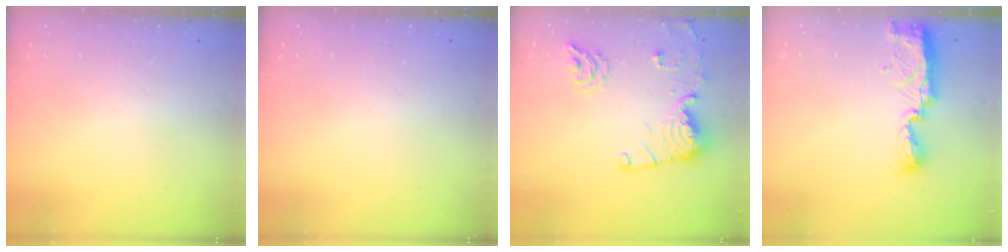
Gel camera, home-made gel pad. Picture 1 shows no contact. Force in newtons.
{"total": 0.0}
{"total": 15.1, "press": 15.0, "slide": 1.5}
{"total": 7.7, "press": 7.6, "slide": 0.6}